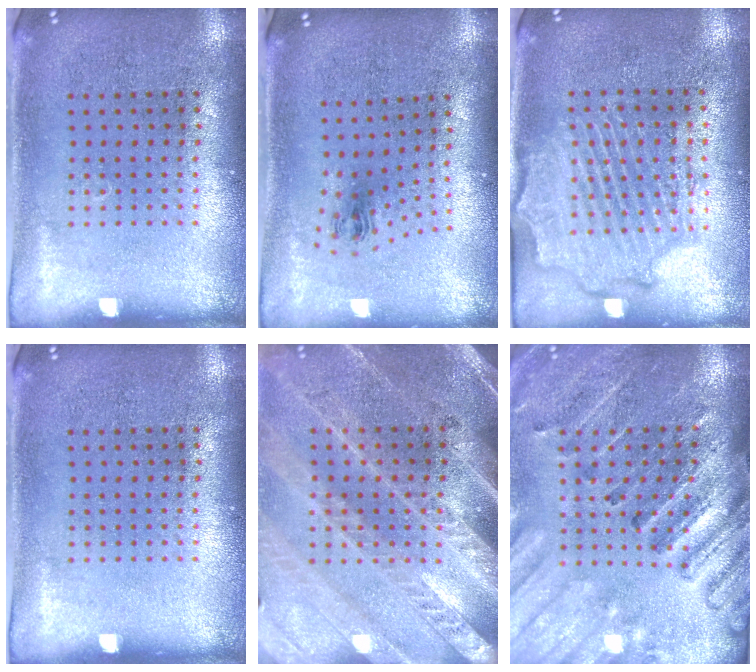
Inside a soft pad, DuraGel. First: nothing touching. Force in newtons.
{"total": 1.0, "press": 0.4, "slide": 0.9}
{"total": 2.1, "press": 2.1, "slide": 0.5}
{"total": 0.0}
{"total": 3.2, "press": 2.8, "slide": 1.4}
{"total": 2.6, "press": 2.6, "slide": 0.2}